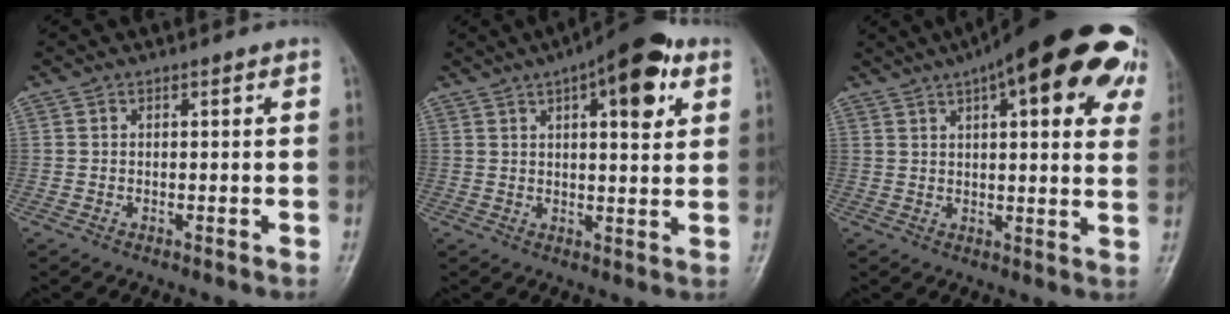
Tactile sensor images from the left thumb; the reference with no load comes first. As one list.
[{"total": 12.9, "force": [5.9, 4.6, 10.5], "torque": [-0.118, -0.005, 0.075]}, {"total": 26.1, "force": [13.1, 8.3, 21.0], "torque": [-0.239, 0.015, 0.167]}]